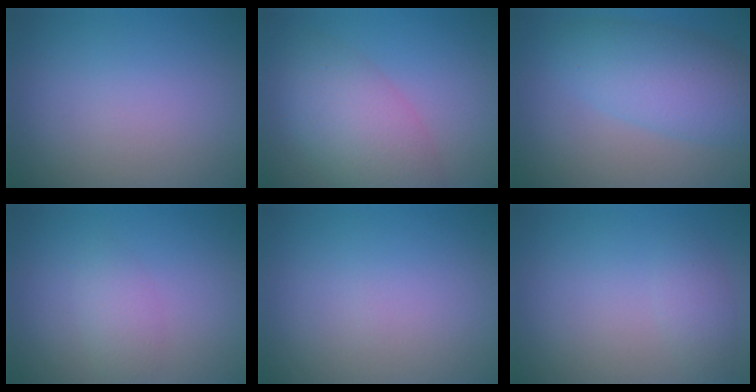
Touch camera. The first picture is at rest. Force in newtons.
{"total": 5.9, "press": 5.9, "slide": 0.4}
{"total": 5.9, "press": 5.9, "slide": 0.1}
{"total": 1.8, "press": 1.8, "slide": 0.0}
{"total": 0.0}
{"total": 1.4, "press": 1.4, "slide": 0.1}